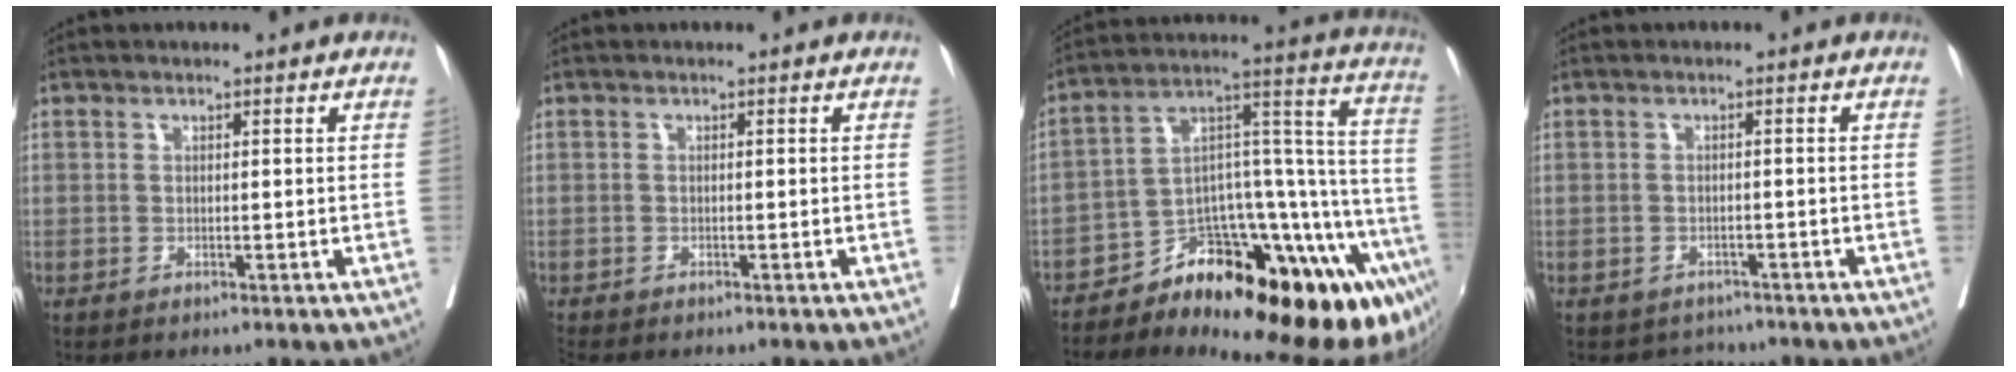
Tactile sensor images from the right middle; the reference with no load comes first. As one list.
[{"total": 2.2, "force": [-2.0, 0.5, 0.7], "torque": [-0.016, -0.007, -0.034]}, {"total": 28.6, "force": [-18.7, 7.7, 20.3], "torque": [-0.178, 0.028, -0.262]}, {"total": 2.7, "force": [-2.3, 1.4, -0.4], "torque": [0.000, 0.006, -0.035]}]